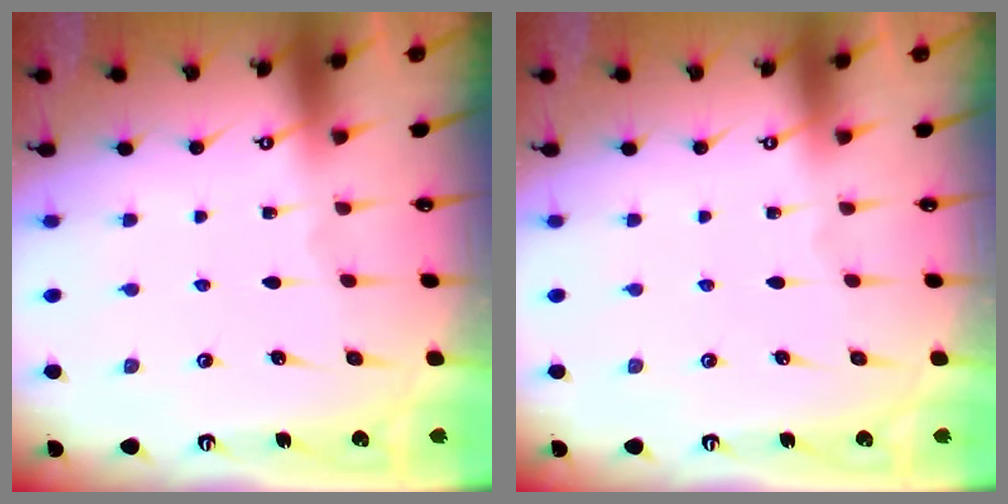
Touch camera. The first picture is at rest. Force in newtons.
{"total": 0.0}